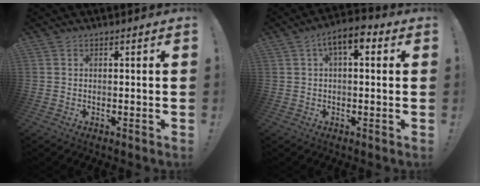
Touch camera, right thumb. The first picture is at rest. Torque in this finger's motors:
{"motor_torque": [0.04, 0.05, 0.34, 0.45, 0.10]}